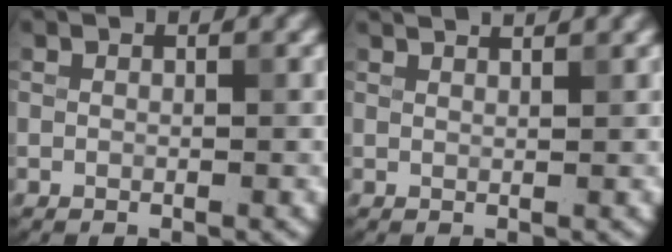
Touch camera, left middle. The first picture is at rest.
{"total": 1.9, "force": [1.8, -0.2, 0.3], "torque": [-0.010, 0.008, 0.028]}